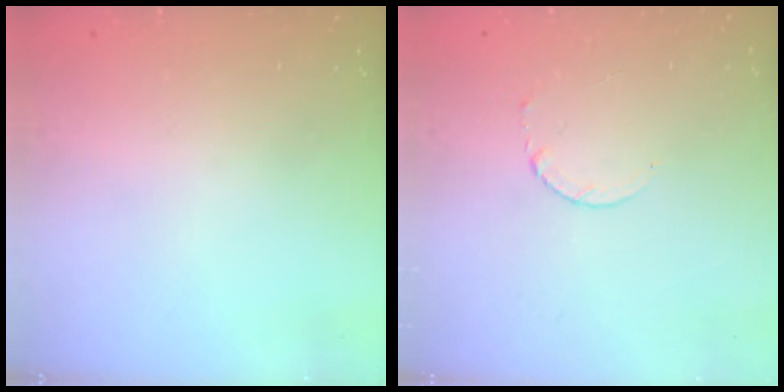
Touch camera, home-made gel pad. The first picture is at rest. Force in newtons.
{"total": 2.6, "press": 2.6, "slide": 0.3}